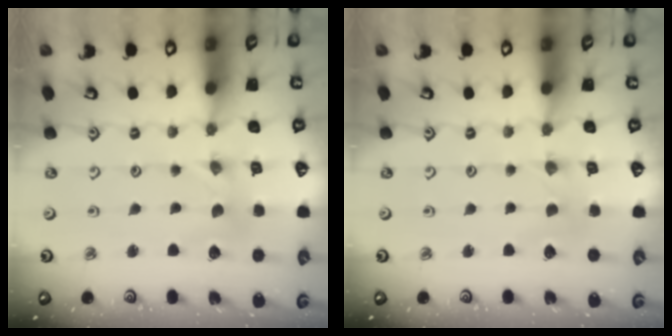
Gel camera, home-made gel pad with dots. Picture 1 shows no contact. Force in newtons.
{"total": 0.0}